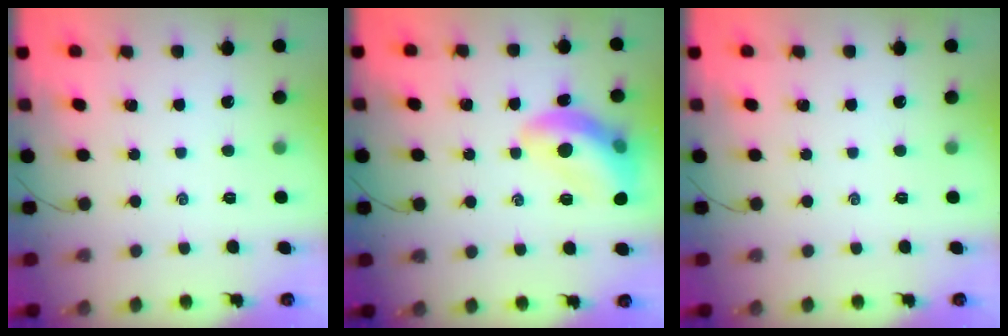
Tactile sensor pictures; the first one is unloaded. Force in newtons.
{"total": 14.2, "press": 14.1, "slide": 1.6}
{"total": 0.0}